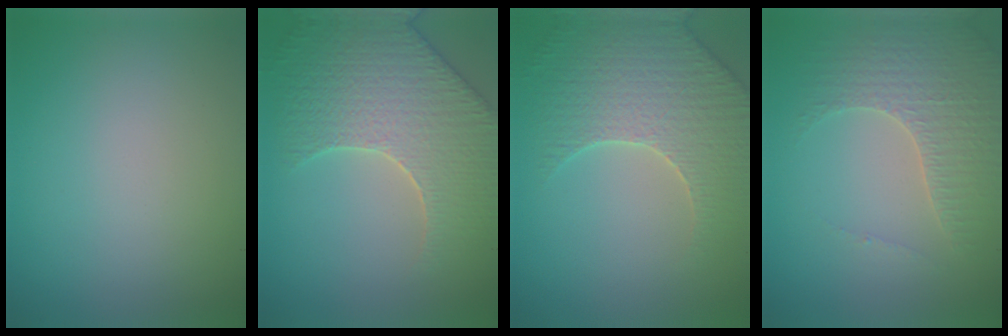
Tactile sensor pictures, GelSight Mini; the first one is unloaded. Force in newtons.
{"total": 7.1, "press": 5.9, "slide": 4.0}
{"total": 5.1, "press": 4.9, "slide": 1.6}
{"total": 3.5, "press": 3.4, "slide": 0.6}